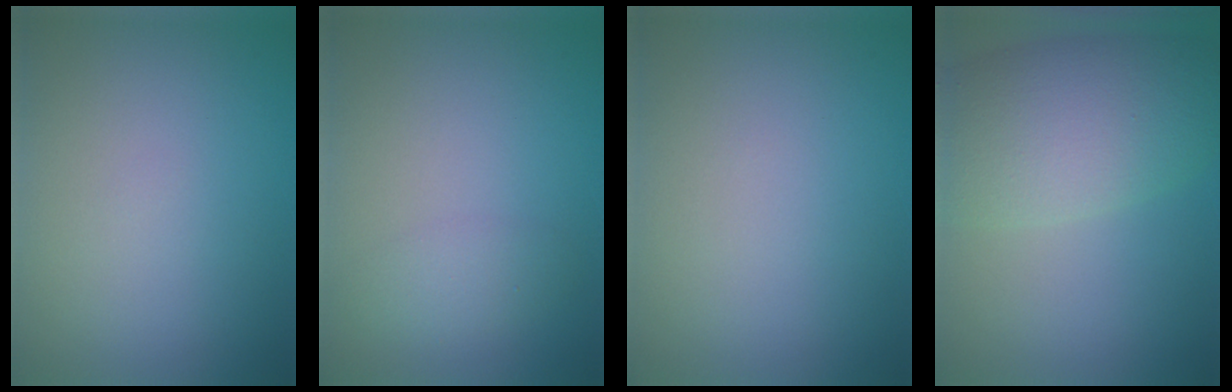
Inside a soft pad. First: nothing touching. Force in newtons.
{"total": 1.8, "press": 1.8, "slide": 0.0}
{"total": 0.0}
{"total": 8.2, "press": 8.2, "slide": 0.2}